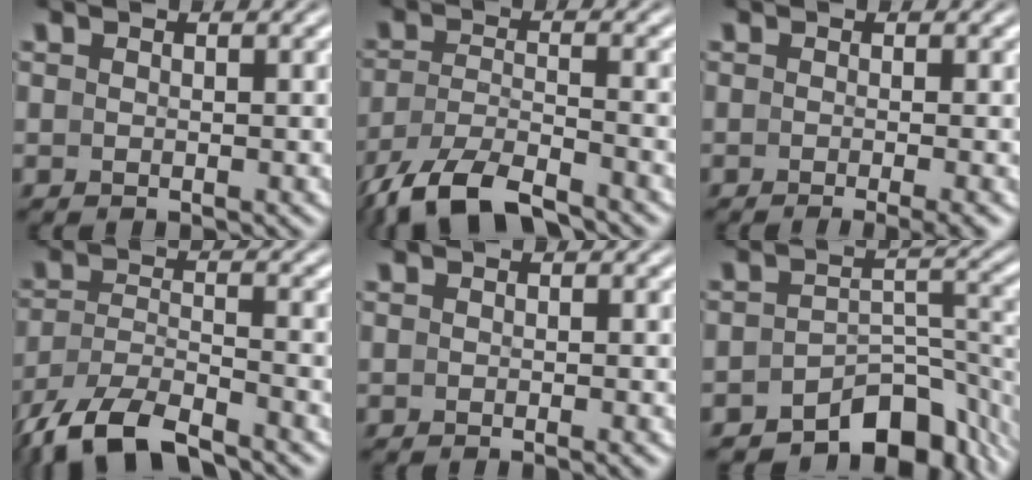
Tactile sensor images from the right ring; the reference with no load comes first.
{"total": 6.7, "force": [-4.8, 3.0, 3.6], "torque": [-0.082, -0.030, -0.062]}
{"total": 3.5, "force": [-2.6, 0.5, 2.2], "torque": [-0.026, -0.008, -0.034]}
{"total": 7.3, "force": [-5.0, 3.7, 3.8], "torque": [-0.088, -0.033, -0.066]}
{"total": 0.9, "force": [-0.7, -0.2, 0.5], "torque": [-0.003, 0.003, -0.011]}
{"total": 11.2, "force": [-8.1, 5.3, 5.7], "torque": [-0.070, -0.027, -0.113]}